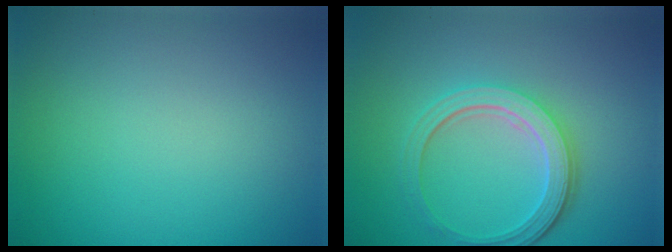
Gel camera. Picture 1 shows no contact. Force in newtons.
{"total": 5.1, "press": 3.8, "slide": 3.3}